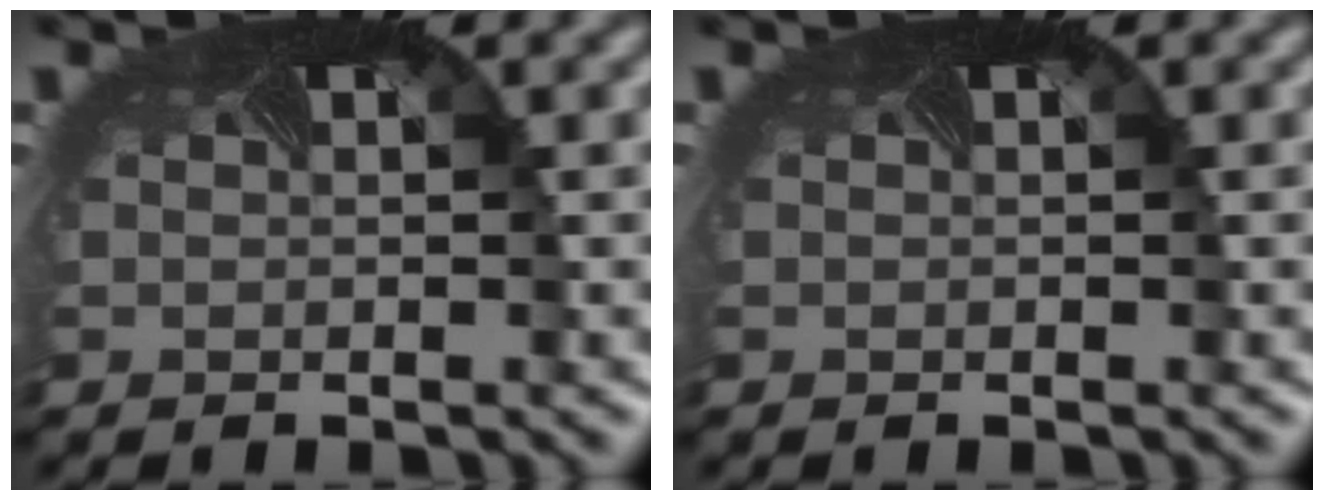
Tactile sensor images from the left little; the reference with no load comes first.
{"total": 0.0}